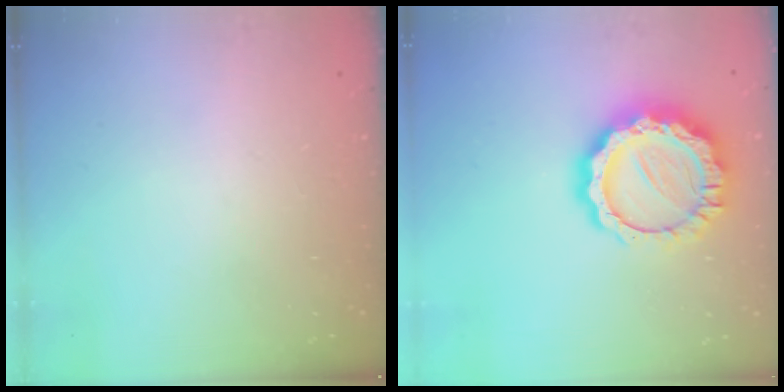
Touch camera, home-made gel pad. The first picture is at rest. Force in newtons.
{"total": 15.8, "press": 15.8, "slide": 1.0}